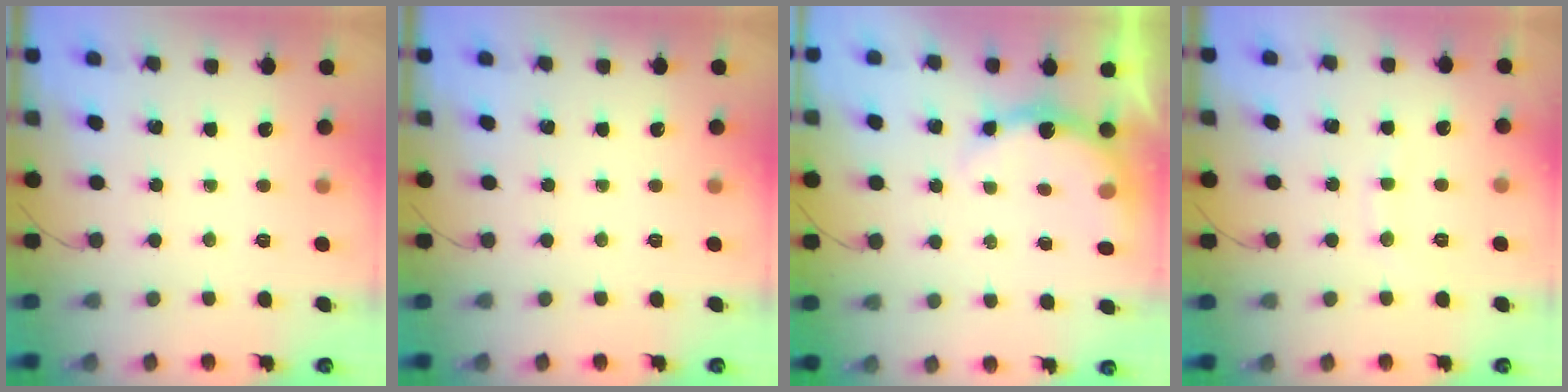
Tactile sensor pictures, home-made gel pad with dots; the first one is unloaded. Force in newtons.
{"total": 0.0}
{"total": 8.8, "press": 8.7, "slide": 1.0}
{"total": 5.9, "press": 5.9, "slide": 0.9}